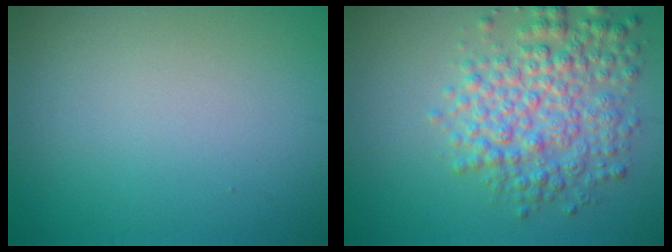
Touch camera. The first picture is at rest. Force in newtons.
{"total": 5.7, "press": 5.7, "slide": 0.1}